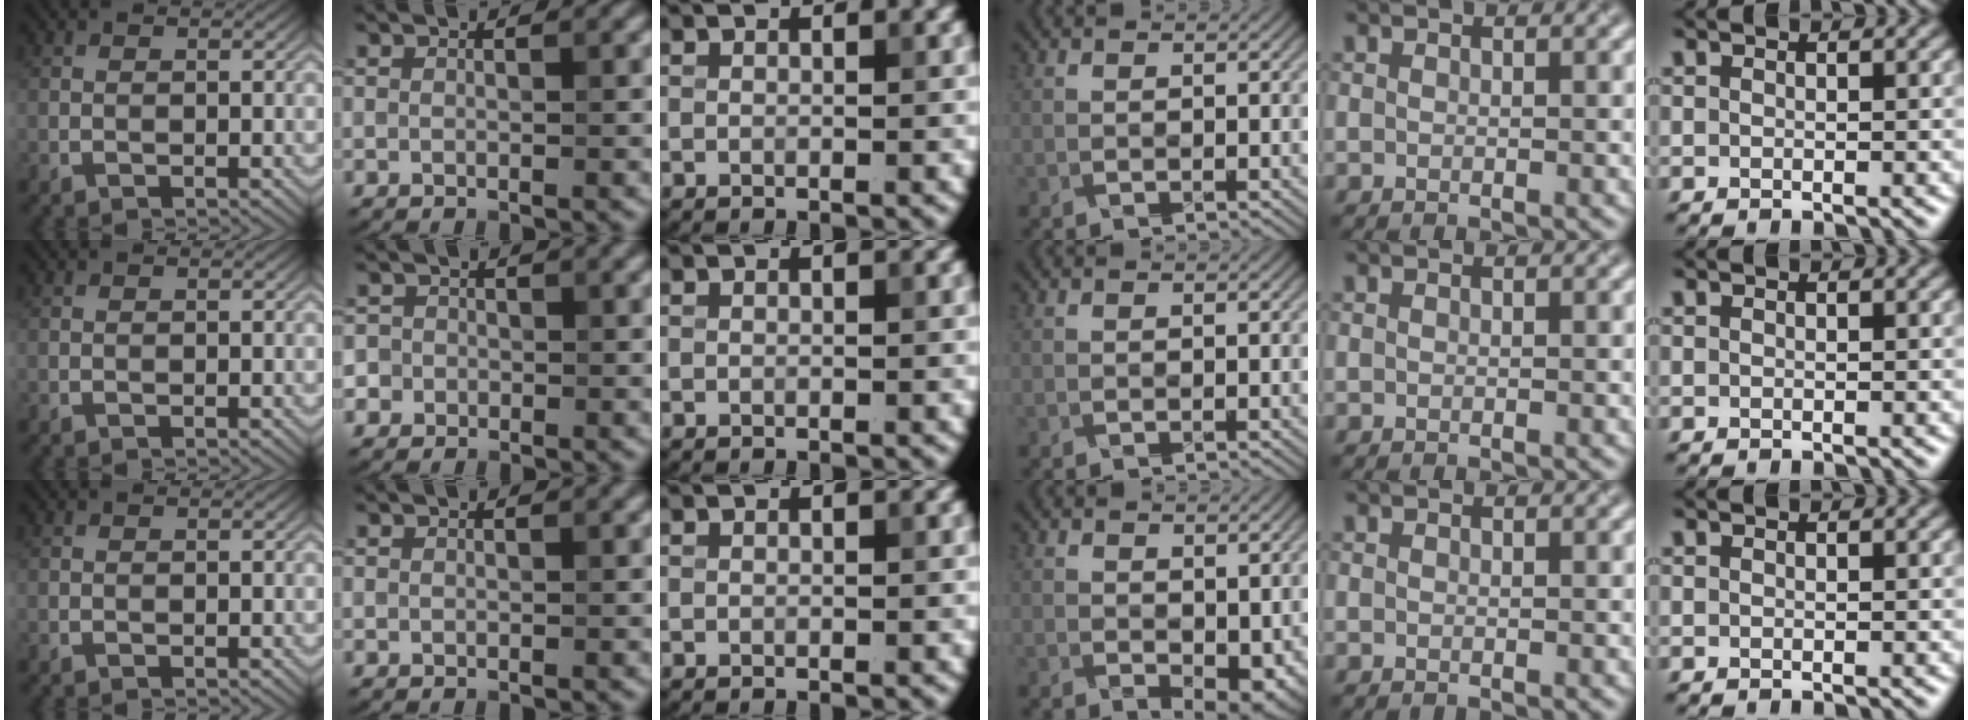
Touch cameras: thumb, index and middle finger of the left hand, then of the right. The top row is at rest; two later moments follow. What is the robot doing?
{"motion": "fold", "object": "plastic wrap"}